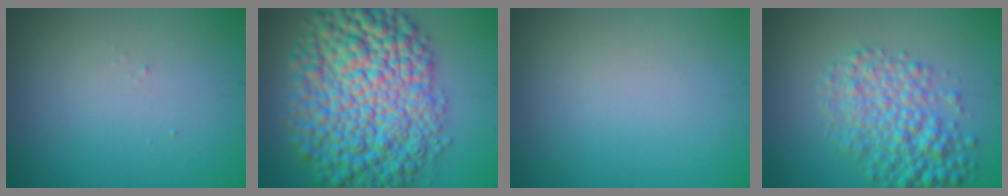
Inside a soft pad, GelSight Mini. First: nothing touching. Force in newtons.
{"total": 14.3, "press": 14.3, "slide": 0.3}
{"total": 0.0}
{"total": 5.5, "press": 5.5, "slide": 0.1}